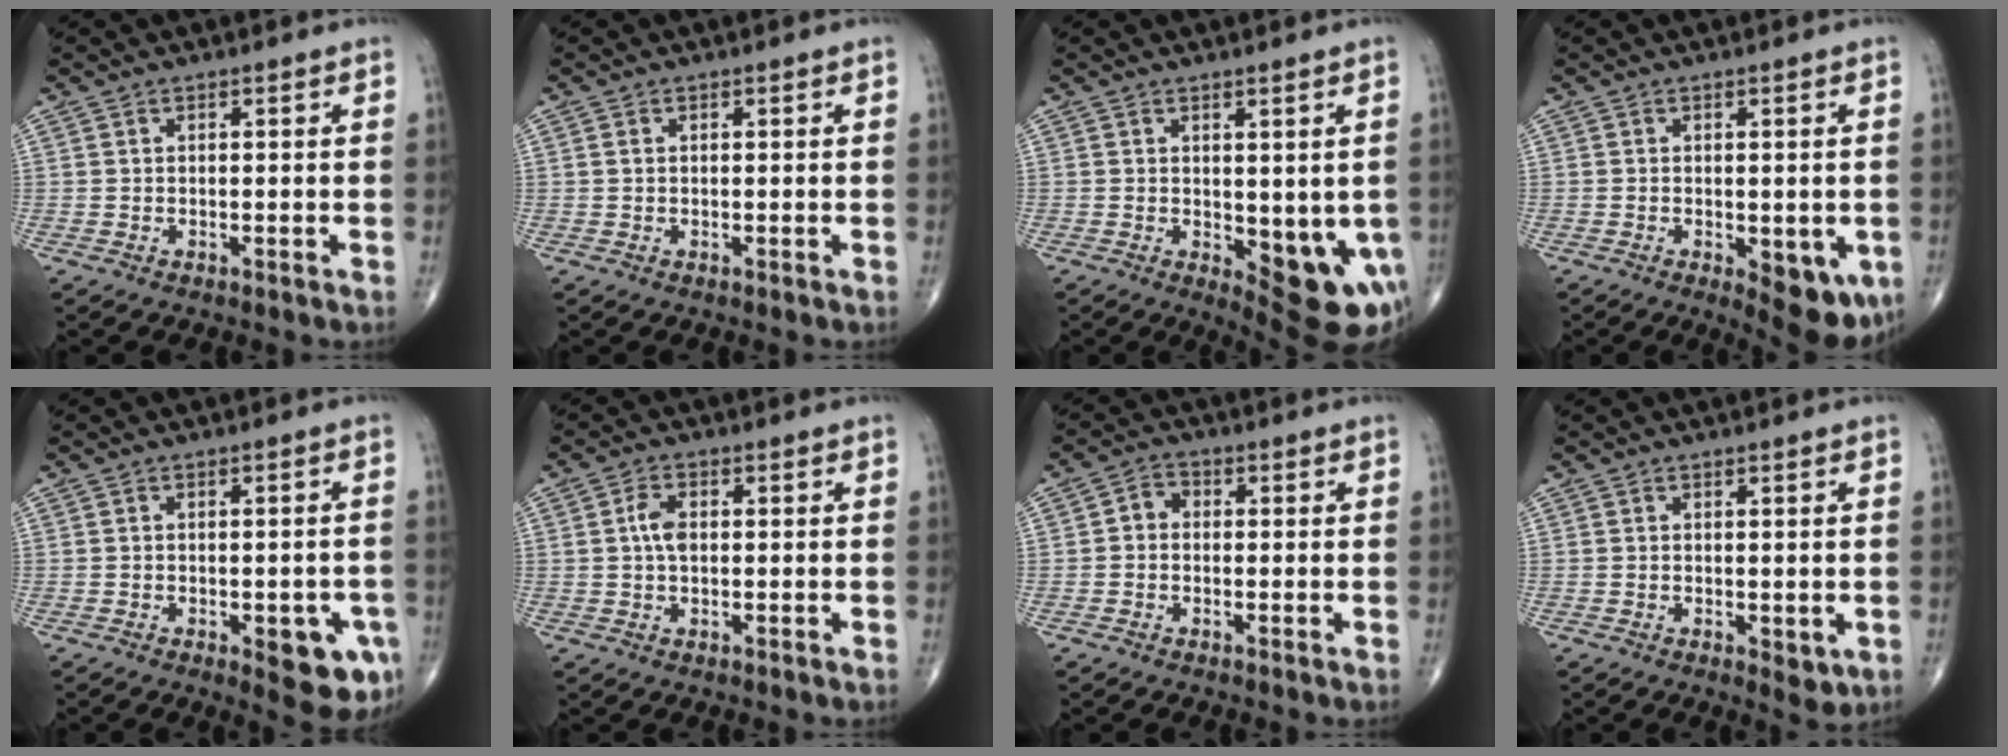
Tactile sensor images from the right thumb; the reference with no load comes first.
{"total": 0.5, "force": [0.1, 0.4, 0.3], "torque": [-0.007, 0.001, 0.002]}
{"total": 11.5, "force": [-2.6, 4.8, 10.2], "torque": [-0.094, -0.017, -0.017]}
{"total": 8.9, "force": [-2.7, 3.8, 7.7], "torque": [-0.074, -0.007, -0.025]}
{"total": 9.2, "force": [-3.4, 3.5, 7.8], "torque": [-0.072, 0.003, -0.033]}
{"total": 3.5, "force": [0.3, 2.1, 2.8], "torque": [-0.055, 0.004, 0.001]}
{"total": 3.1, "force": [-0.2, 2.6, 1.7], "torque": [-0.014, 0.013, -0.015]}
{"total": 3.0, "force": [-0.5, 1.4, 2.6], "torque": [-0.023, -0.007, -0.001]}